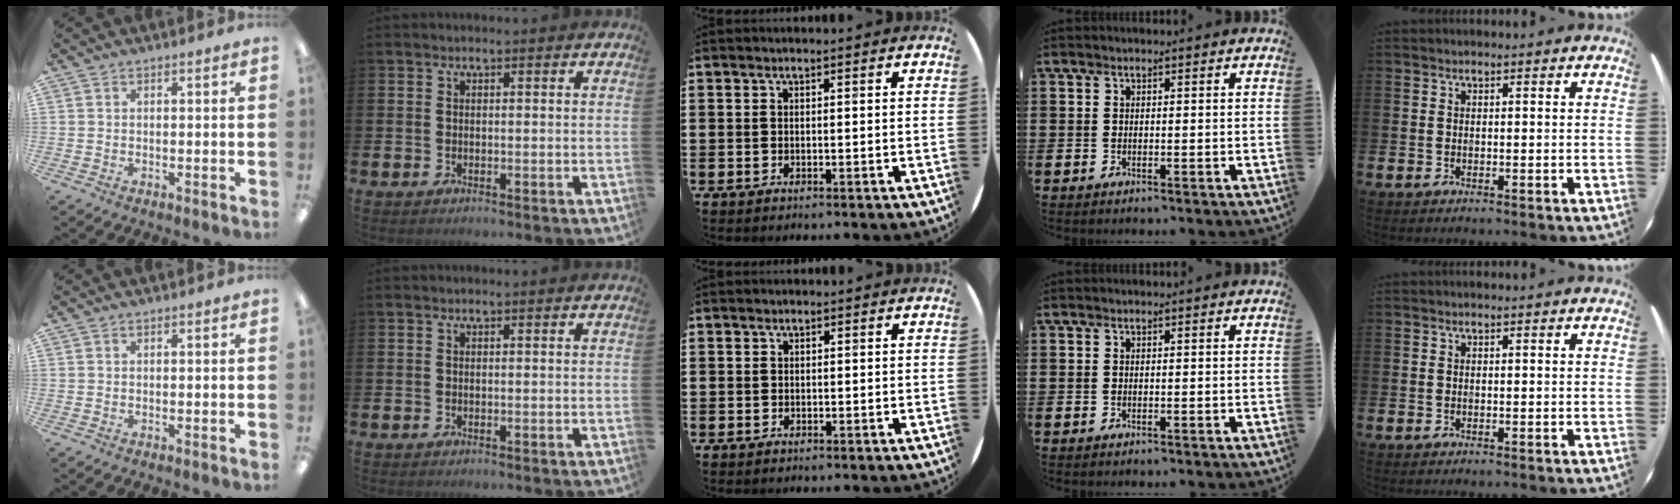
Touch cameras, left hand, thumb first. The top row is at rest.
{"middle": {"total": 0.5, "force": [0.3, 0.5, -0.1], "torque": [0.009, 0.001, 0.003]}}